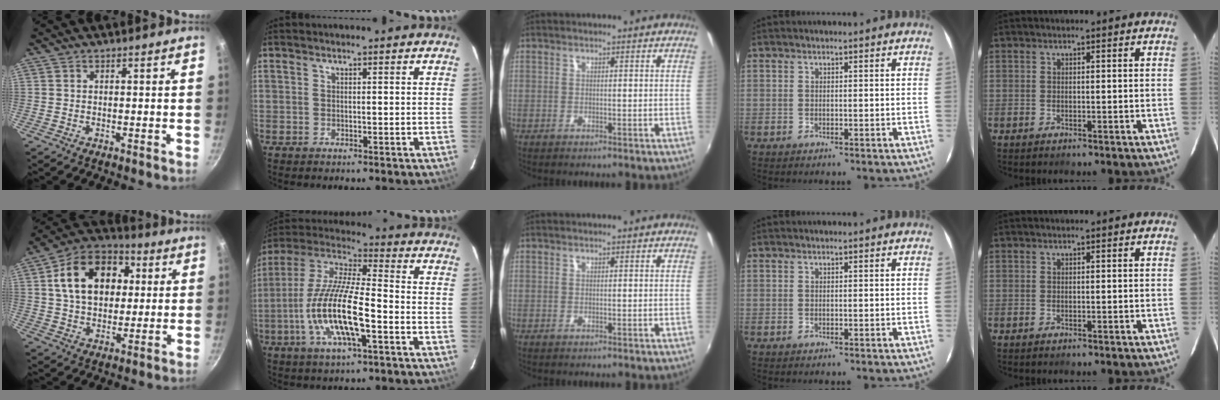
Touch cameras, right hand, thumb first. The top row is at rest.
{"thumb": {"total": 17.9, "force": [3.9, 12.8, 11.8], "torque": [-0.165, 0.020, 0.053]}, "index": {"total": 16.6, "force": [-5.5, 4.2, 15.1], "torque": [-0.306, -0.009, -0.112]}}